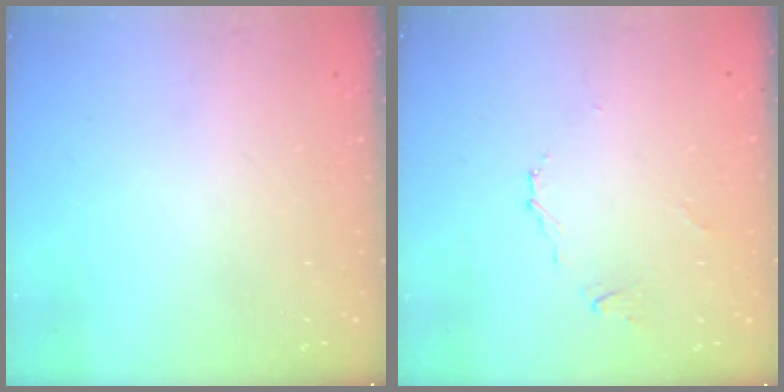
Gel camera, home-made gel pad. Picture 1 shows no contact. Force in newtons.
{"total": 2.7, "press": 2.6, "slide": 0.5}